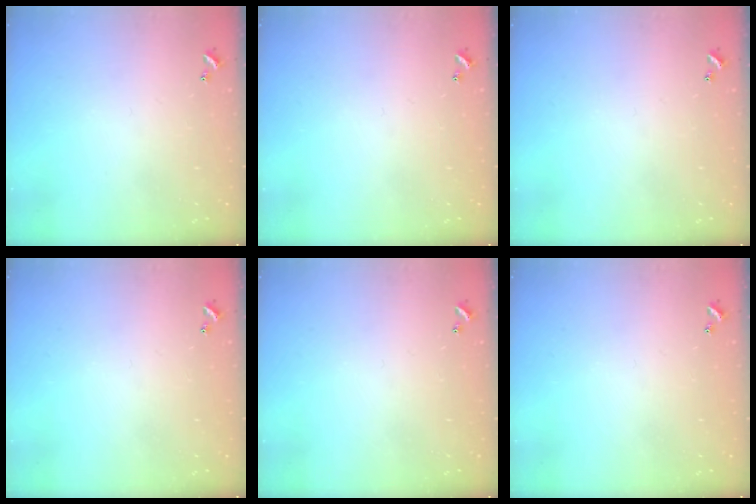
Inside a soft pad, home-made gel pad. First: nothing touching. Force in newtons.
{"total": 0.0}
{"total": 0.0}
{"total": 0.0}
{"total": 0.0}
{"total": 0.0}